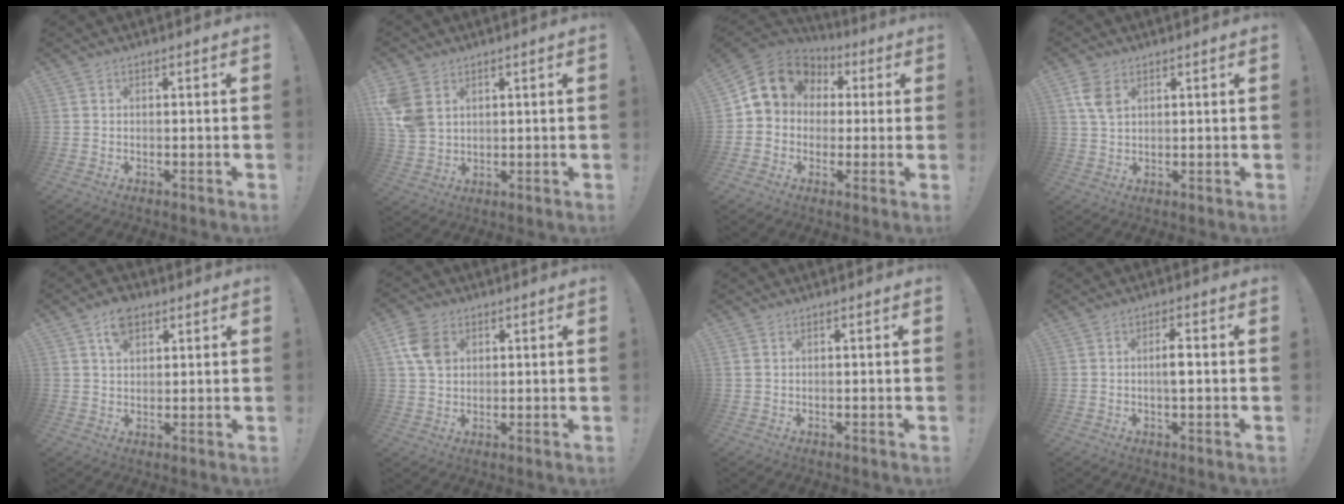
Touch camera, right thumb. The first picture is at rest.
{"total": 8.4, "force": [3.6, 6.0, 4.7], "torque": [-0.105, -0.007, 0.073]}
{"total": 13.0, "force": [3.4, 10.9, 6.2], "torque": [-0.082, 0.002, 0.070]}
{"total": 5.8, "force": [2.4, 3.5, 4.0], "torque": [-0.075, -0.005, 0.044]}
{"total": 6.7, "force": [3.7, 4.2, 3.7], "torque": [-0.056, -0.007, 0.066]}
{"total": 9.0, "force": [2.8, 6.8, 5.1], "torque": [-0.082, 0.003, 0.055]}
{"total": 1.0, "force": [0.5, 0.7, 0.6], "torque": [-0.020, 0.005, 0.011]}
{"total": 3.4, "force": [0.1, 1.1, 3.2], "torque": [-0.052, 0.004, -0.003]}